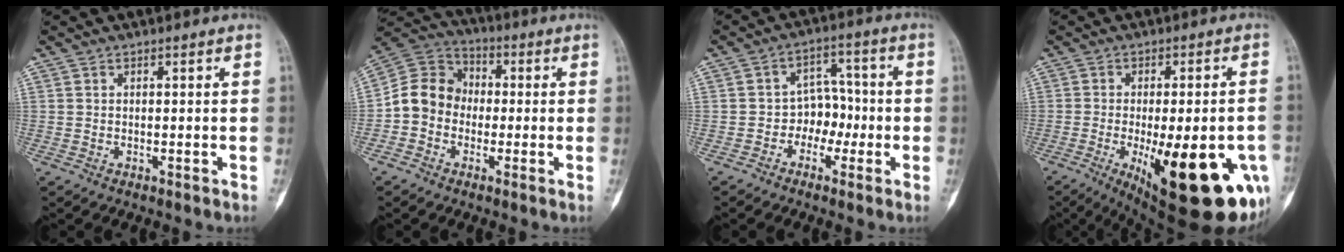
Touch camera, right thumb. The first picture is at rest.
{"total": 9.9, "force": [-1.7, 8.5, 4.7], "torque": [-0.070, 0.038, -0.046]}
{"total": 6.3, "force": [-2.1, 5.1, 3.0], "torque": [0.001, 0.034, -0.045]}
{"total": 24.6, "force": [-8.2, 8.2, 21.7], "torque": [-0.246, -0.012, -0.092]}